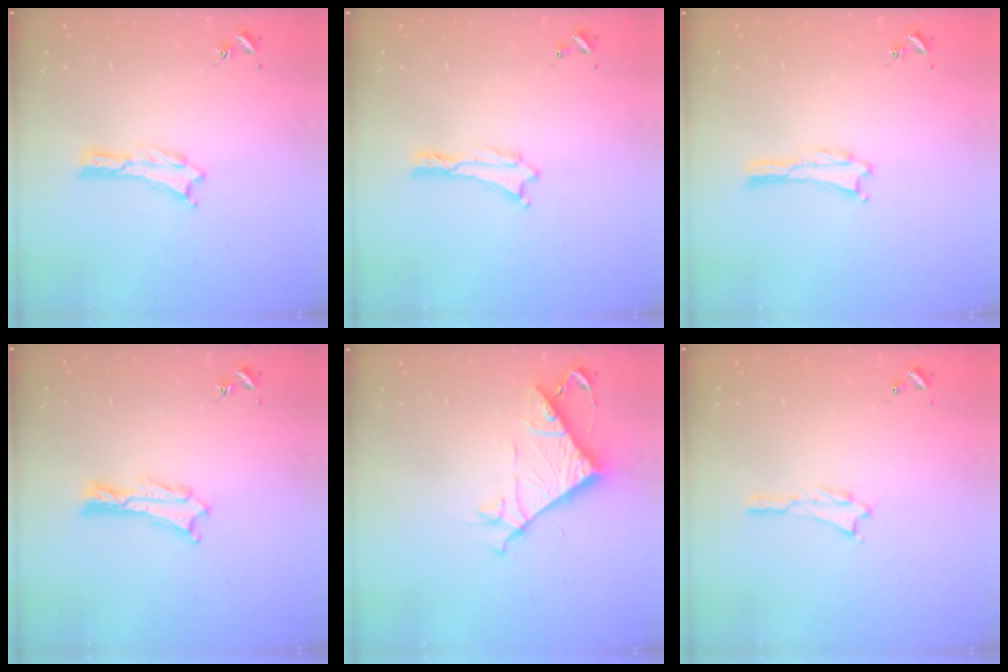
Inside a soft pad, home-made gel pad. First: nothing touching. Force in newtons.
{"total": 0.0}
{"total": 0.0}
{"total": 0.7, "press": 0.6, "slide": 0.2}
{"total": 7.9, "press": 7.8, "slide": 0.6}
{"total": 0.7, "press": 0.7, "slide": 0.1}